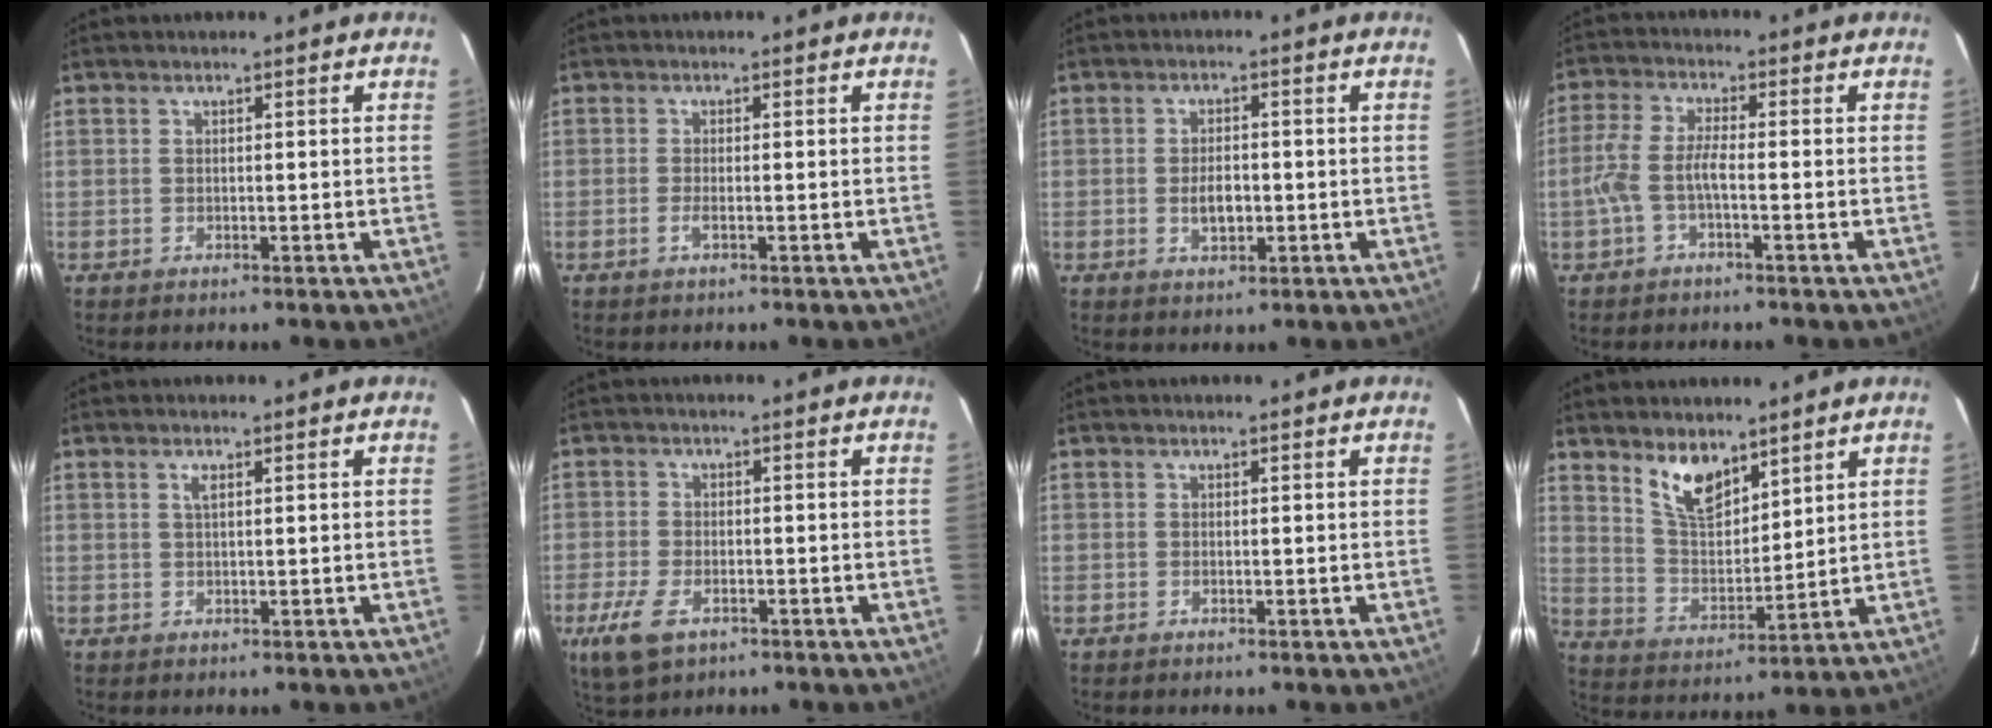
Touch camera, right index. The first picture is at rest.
{"total": 1.5, "force": [-0.7, 0.2, 1.3], "torque": [-0.028, -0.001, -0.013]}
{"total": 4.0, "force": [-0.8, 2.2, 3.2], "torque": [-0.059, -0.003, -0.008]}
{"total": 4.9, "force": [-1.8, 1.0, 4.5], "torque": [-0.106, 0.008, -0.035]}
{"total": 1.1, "force": [0.5, 0.3, 1.0], "torque": [-0.020, 0.002, 0.009]}
{"total": 7.7, "force": [-3.9, 4.0, 5.3], "torque": [-0.132, -0.017, -0.072]}
{"total": 0.0}
{"total": 9.2, "force": [6.4, 4.0, 5.1], "torque": [-0.090, 0.001, 0.130]}